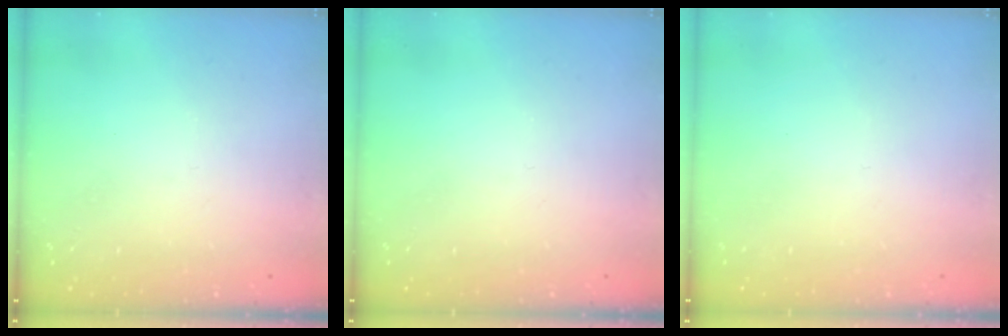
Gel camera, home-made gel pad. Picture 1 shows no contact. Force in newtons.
{"total": 0.0}
{"total": 1.6, "press": 1.5, "slide": 0.1}